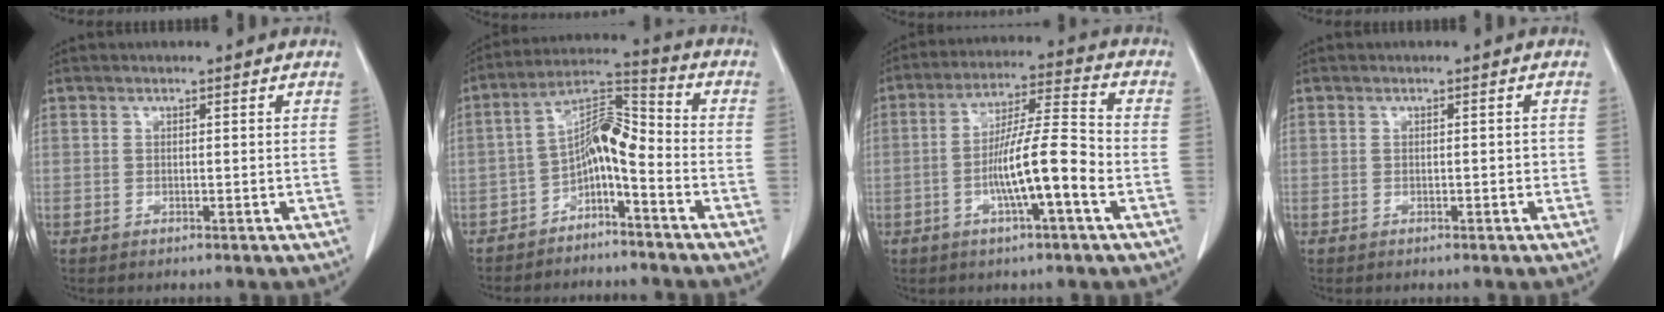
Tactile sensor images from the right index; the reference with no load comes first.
{"total": 8.1, "force": [-3.9, 2.1, 6.8], "torque": [-0.120, 0.032, -0.071]}
{"total": 11.2, "force": [-3.2, 0.4, 10.7], "torque": [-0.193, 0.008, -0.062]}
{"total": 1.0, "force": [-0.2, 0.4, 0.9], "torque": [-0.011, 0.002, -0.003]}